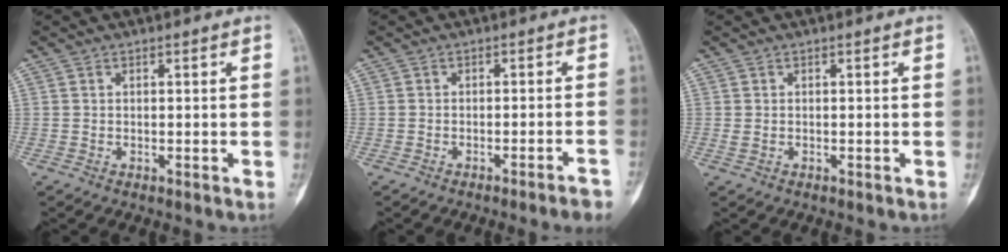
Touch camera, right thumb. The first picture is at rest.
{"total": 4.8, "force": [-3.7, -0.1, 3.1], "torque": [-0.036, 0.023, -0.042]}
{"total": 0.7, "force": [0.0, 0.5, 0.5], "torque": [-0.016, 0.003, 0.003]}